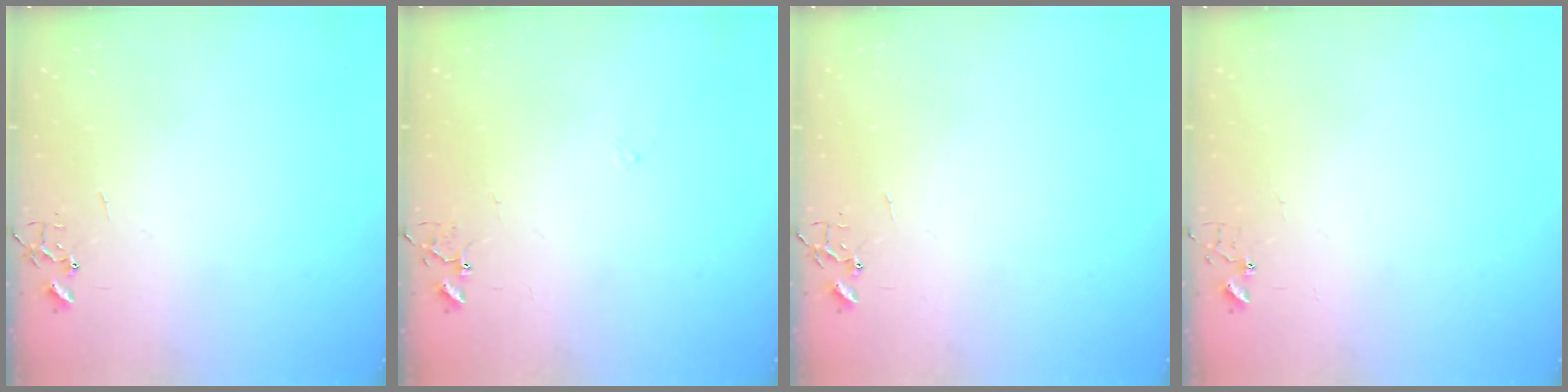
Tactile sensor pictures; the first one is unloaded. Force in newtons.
{"total": 6.8, "press": 6.8, "slide": 0.5}
{"total": 0.0}
{"total": 5.0, "press": 5.0, "slide": 0.3}